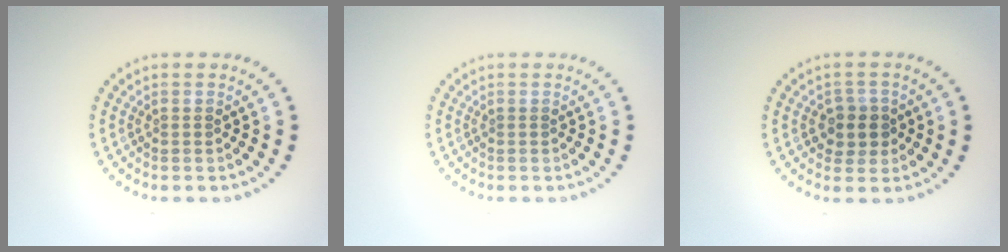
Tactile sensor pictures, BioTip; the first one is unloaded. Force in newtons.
{"total": 0.0}
{"total": 2.5, "press": 2.3, "slide": 0.9}